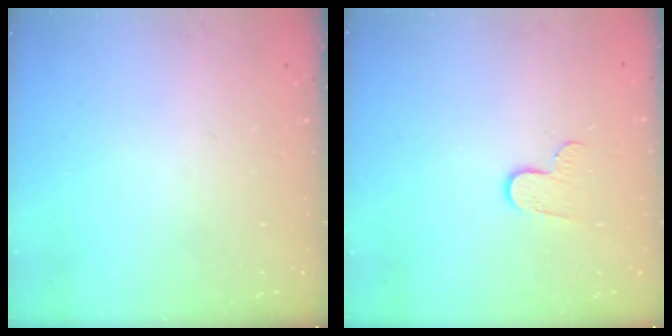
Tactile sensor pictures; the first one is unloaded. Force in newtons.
{"total": 6.9, "press": 6.9, "slide": 0.7}